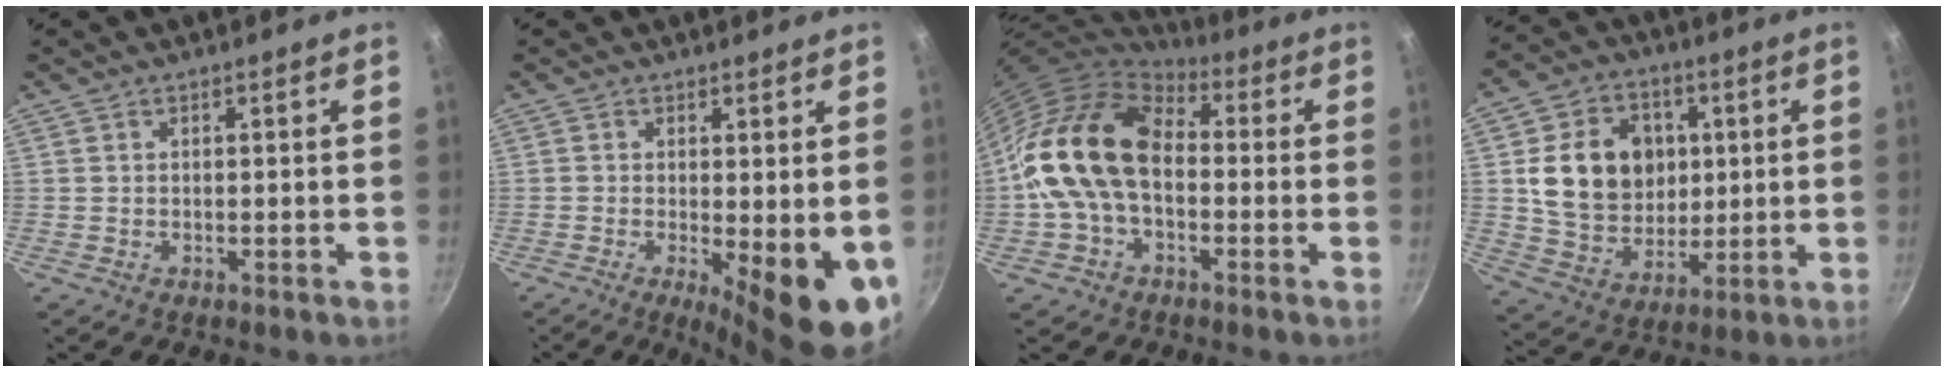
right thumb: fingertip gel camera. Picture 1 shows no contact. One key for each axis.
{"total": 11.4, "fx": -2.4, "fy": 3.2, "fz": 10.7, "tx": -0.126, "ty": -0.014, "tz": -0.023}
{"total": 15.9, "fx": -0.6, "fy": 10.8, "fz": 11.7, "tx": -0.185, "ty": 0.040, "tz": -0.026}
{"total": 16.7, "fx": 2.7, "fy": 13.7, "fz": 9.2, "tx": -0.130, "ty": 0.003, "tz": 0.054}